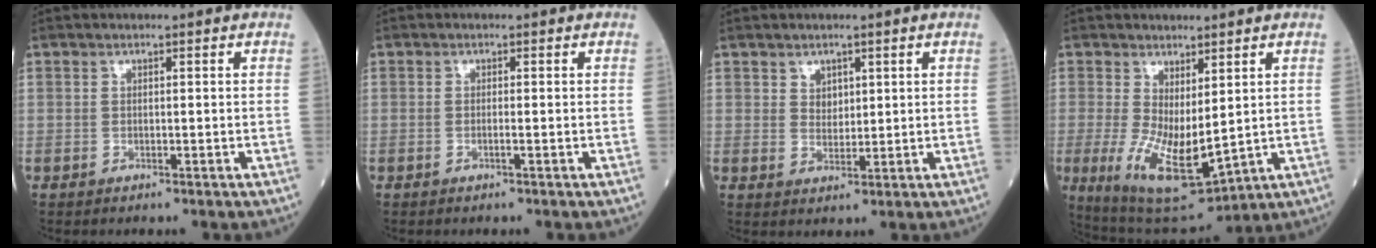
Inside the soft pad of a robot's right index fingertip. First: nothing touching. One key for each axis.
{"total": 0.6, "fx": -0.2, "fy": -0.2, "fz": 0.5, "tx": -0.011, "ty": 0.002, "tz": -0.004}
{"total": 2.3, "fx": 1.3, "fy": 1.7, "fz": 1.0, "tx": -0.017, "ty": 0.000, "tz": 0.027}
{"total": 12.0, "fx": -1.1, "fy": 4.0, "fz": 11.3, "tx": -0.208, "ty": -0.027, "tz": 0.008}